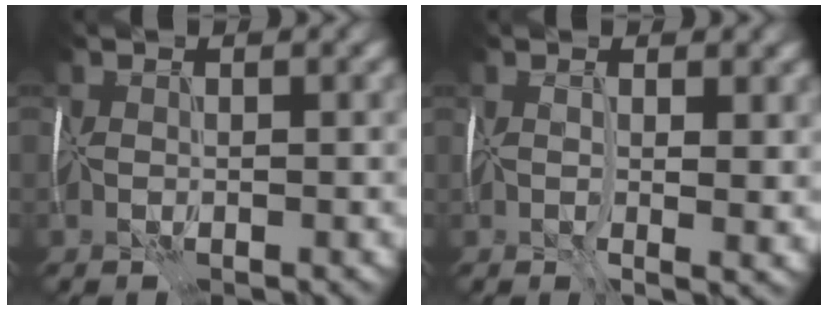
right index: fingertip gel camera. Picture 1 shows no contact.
{"total": 4.3, "force": [0.5, 1.8, 3.8], "torque": [-0.054, -0.015, 0.015]}